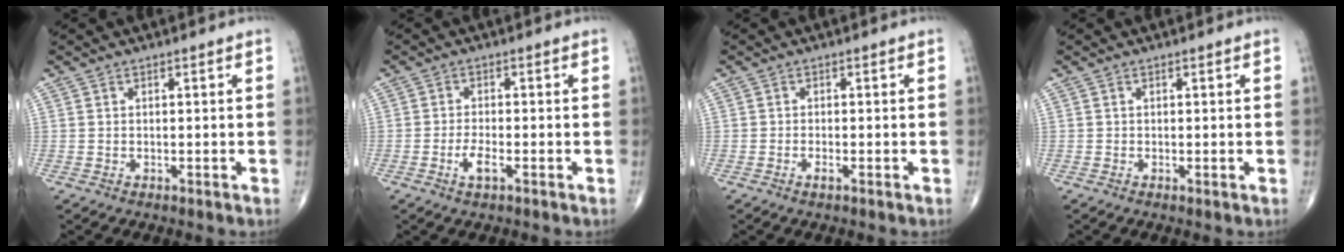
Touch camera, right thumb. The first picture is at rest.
{"total": 3.2, "force": [-1.3, 1.0, 2.7], "torque": [-0.058, 0.003, -0.026]}
{"total": 1.1, "force": [-0.5, 0.3, 0.9], "torque": [-0.018, -0.001, -0.011]}
{"total": 0.0}